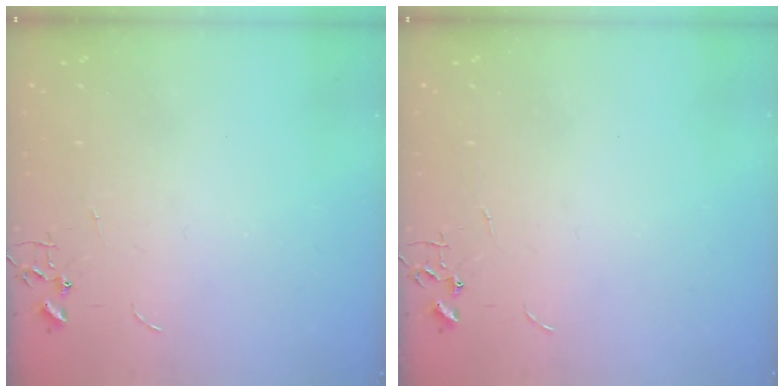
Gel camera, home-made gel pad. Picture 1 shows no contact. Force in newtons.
{"total": 0.0}